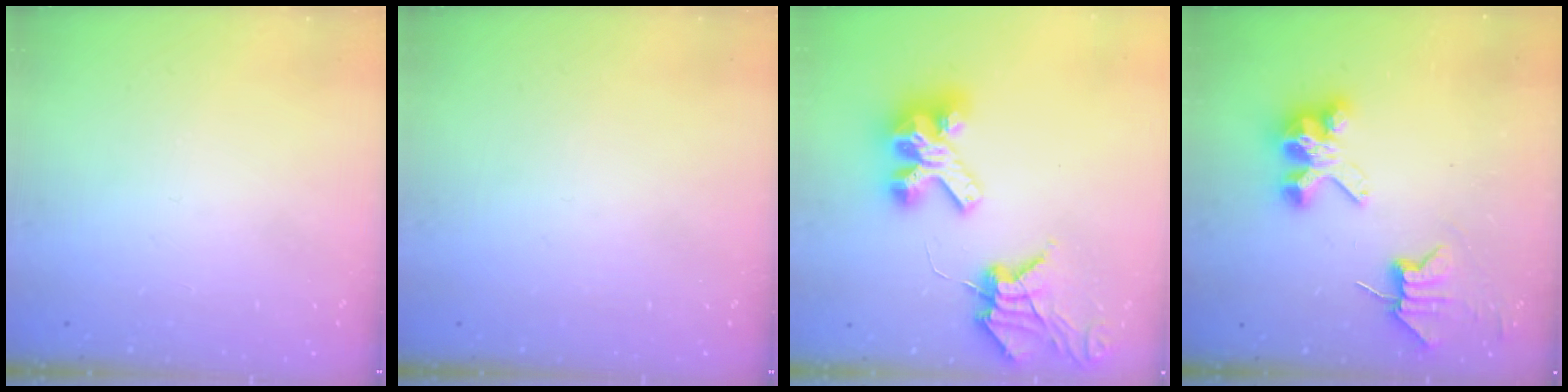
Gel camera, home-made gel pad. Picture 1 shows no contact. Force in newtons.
{"total": 0.0}
{"total": 11.8, "press": 11.7, "slide": 1.3}
{"total": 6.6, "press": 6.6, "slide": 0.7}